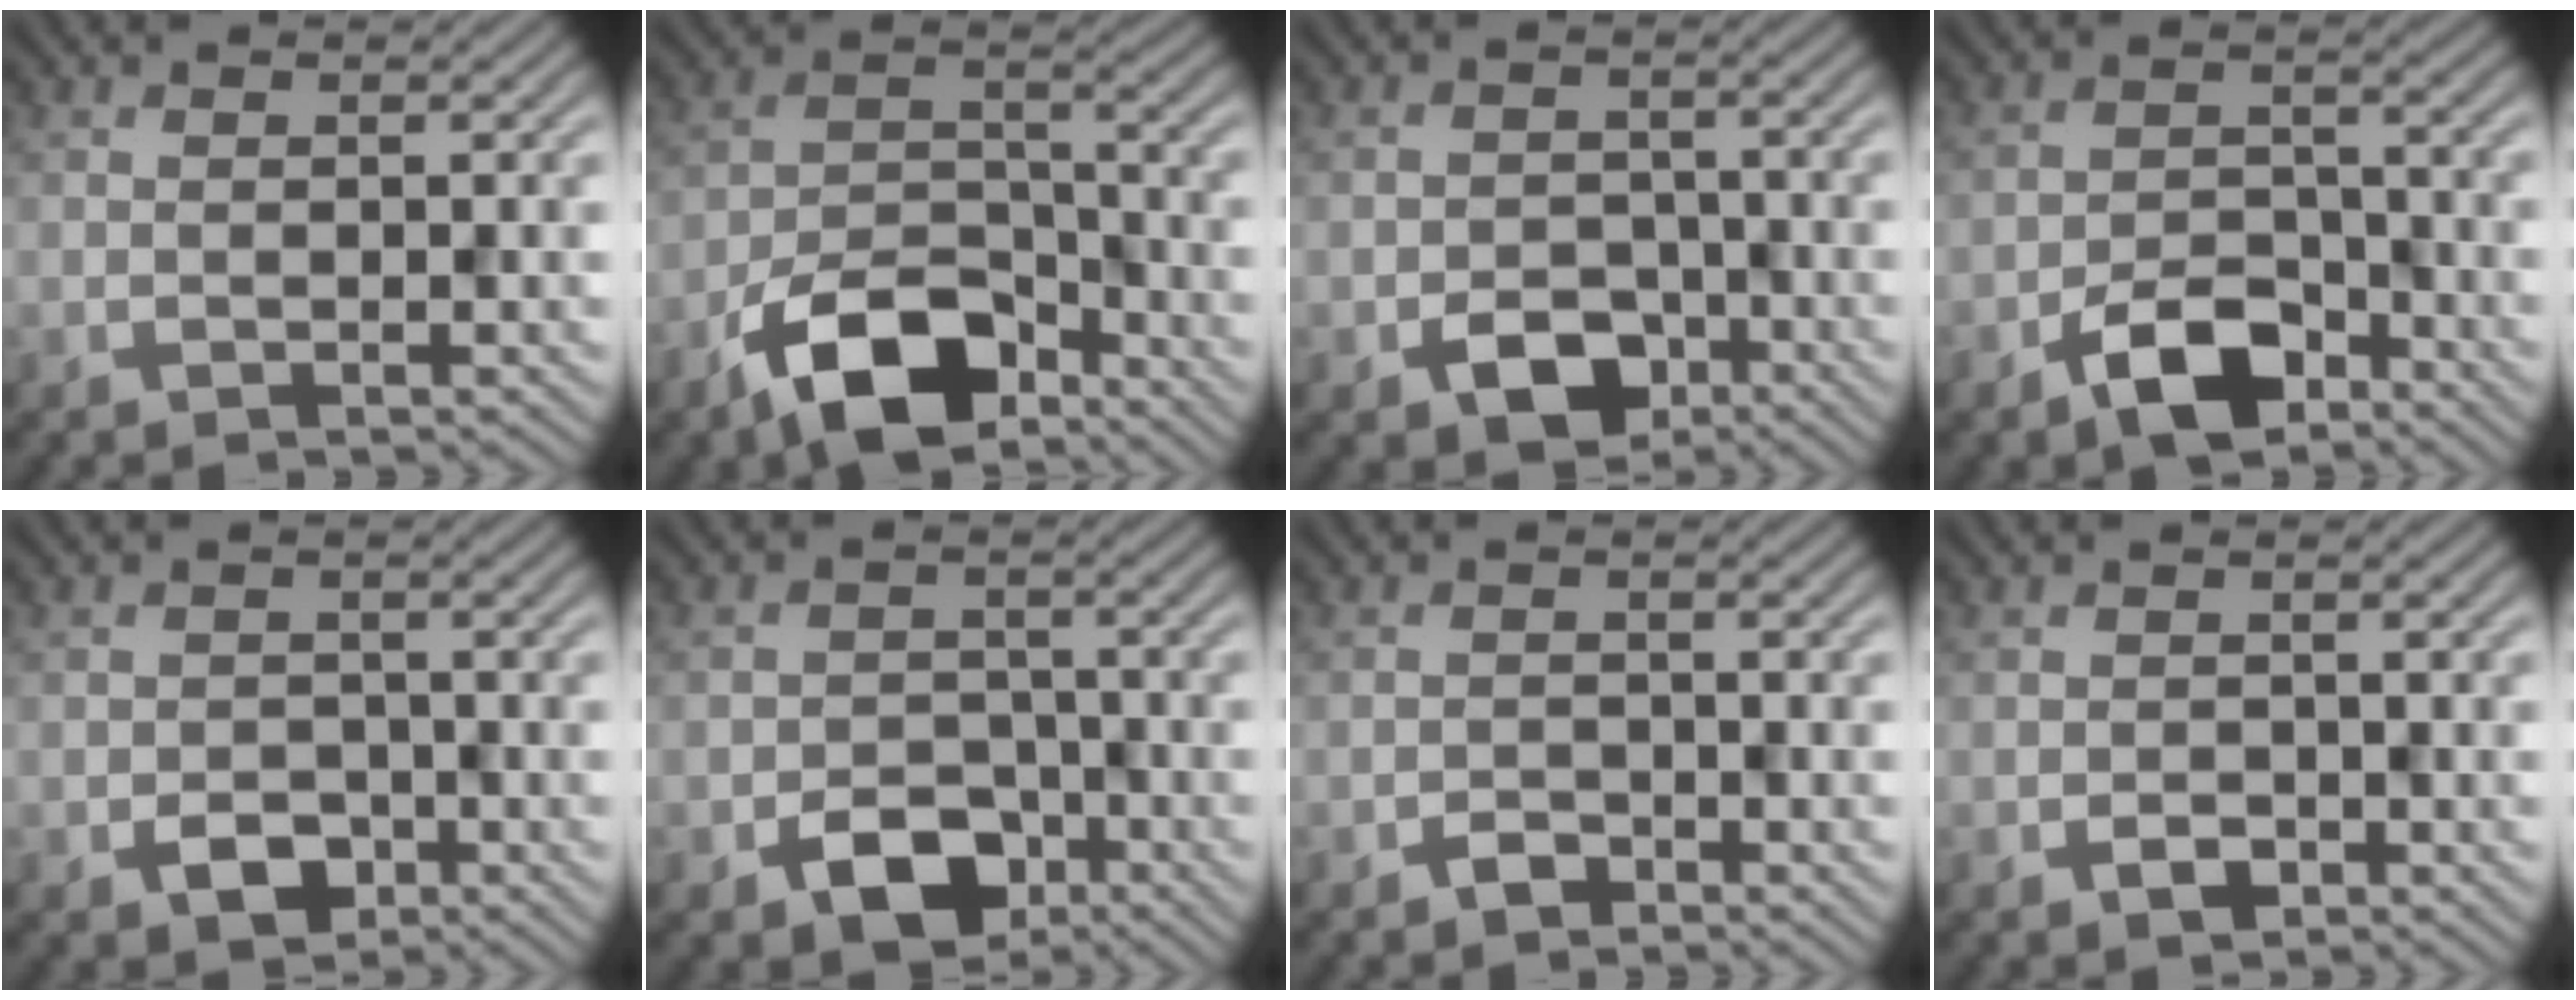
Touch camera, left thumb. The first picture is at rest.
{"total": 10.9, "force": [-7.3, 4.9, 6.4], "torque": [-0.114, -0.005, -0.149]}
{"total": 5.0, "force": [-2.7, 3.4, 2.5], "torque": [-0.040, -0.010, -0.053]}
{"total": 6.4, "force": [-4.2, 3.2, 3.5], "torque": [-0.059, 0.001, -0.088]}
{"total": 3.4, "force": [-1.7, 2.5, 1.6], "torque": [-0.026, -0.007, -0.034]}
{"total": 6.0, "force": [-3.4, 3.9, 3.0], "torque": [-0.048, -0.008, -0.067]}
{"total": 1.8, "force": [-1.4, 1.0, 0.6], "torque": [-0.007, 0.002, -0.030]}
{"total": 1.7, "force": [-0.9, 1.1, 0.8], "torque": [-0.013, -0.003, -0.020]}